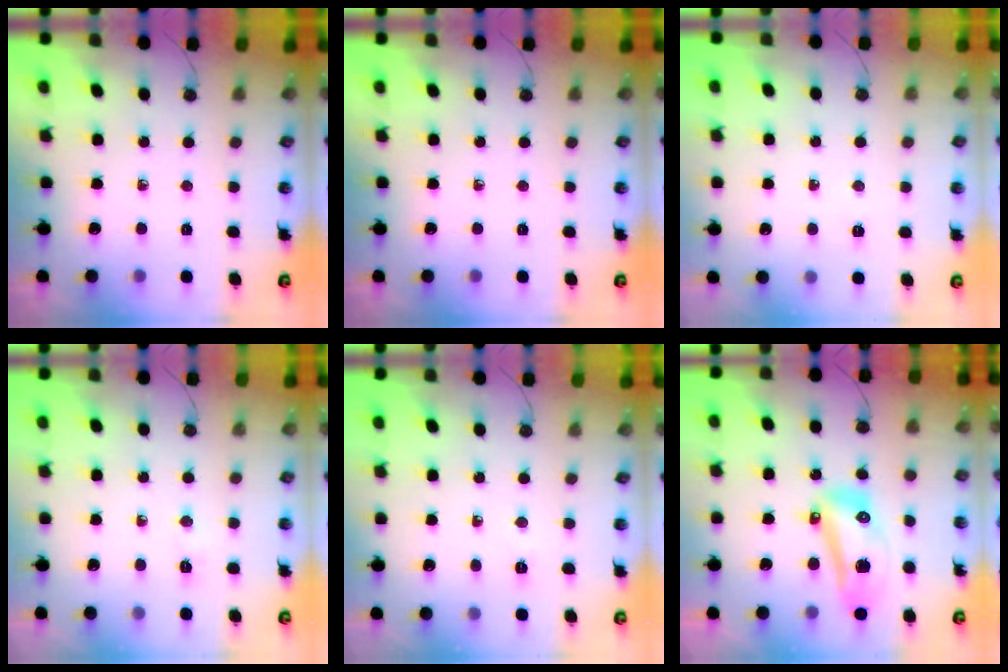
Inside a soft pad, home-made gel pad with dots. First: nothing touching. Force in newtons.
{"total": 0.0}
{"total": 10.6, "press": 4.9, "slide": 9.4}
{"total": 20.2, "press": 5.7, "slide": 19.4}
{"total": 3.9, "press": 3.9, "slide": 0.5}
{"total": 14.2, "press": 14.0, "slide": 2.6}